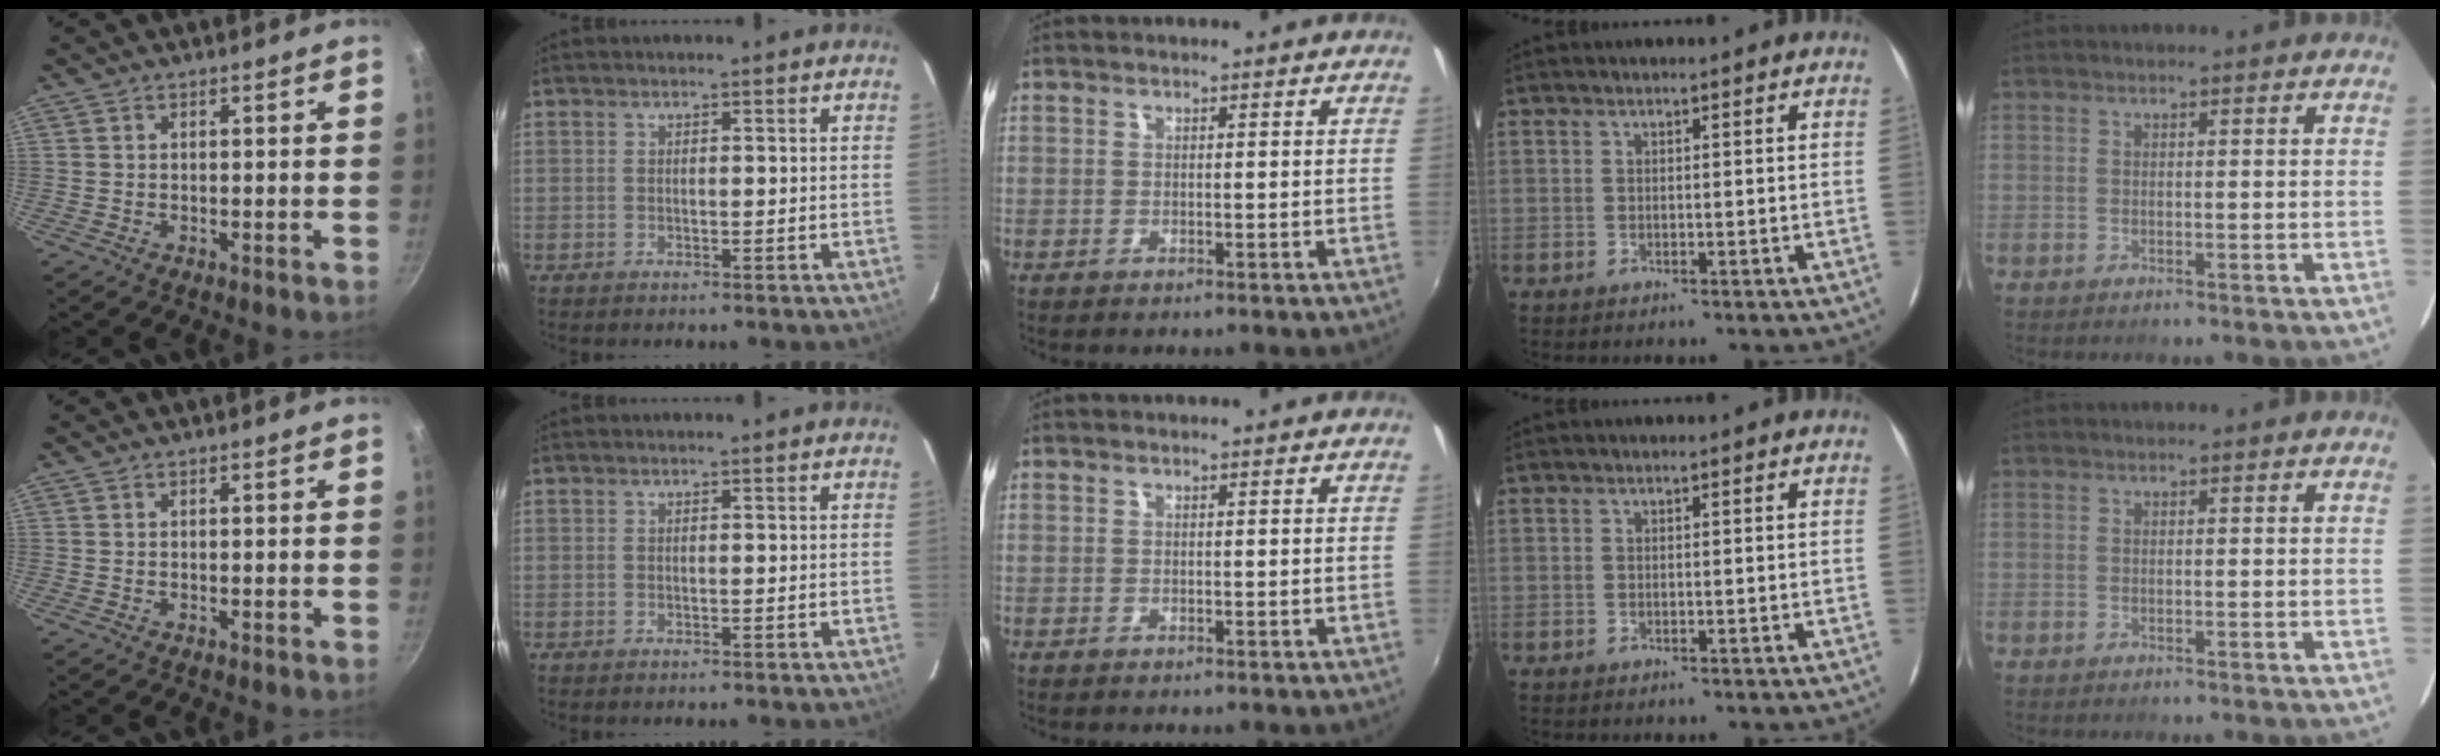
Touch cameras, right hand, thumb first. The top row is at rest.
{}